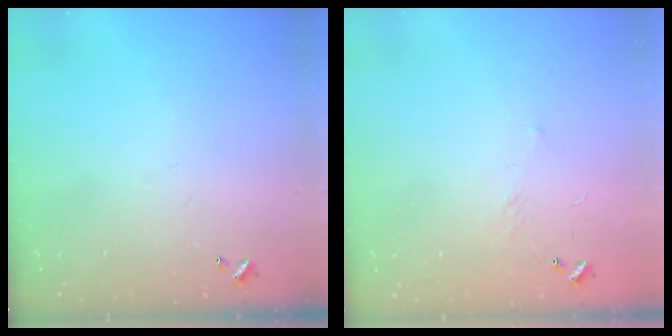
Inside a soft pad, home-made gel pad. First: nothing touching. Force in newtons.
{"total": 6.2, "press": 6.2, "slide": 0.8}